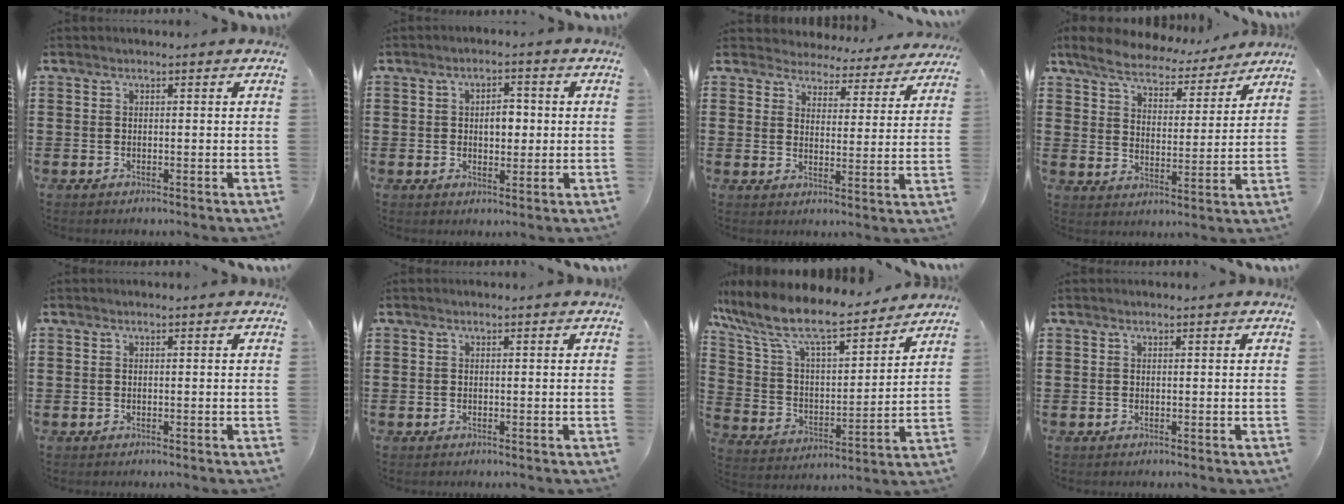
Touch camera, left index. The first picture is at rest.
{"total": 3.9, "force": [0.1, 2.3, 3.1], "torque": [-0.050, 0.002, -0.006]}
{"total": 4.4, "force": [4.3, 0.6, -0.2], "torque": [-0.015, -0.035, 0.072]}
{"total": 6.3, "force": [5.9, 1.7, 1.7], "torque": [-0.065, -0.031, 0.102]}
{"total": 0.0}
{"total": 0.0}
{"total": 10.8, "force": [9.0, 2.4, 5.5], "torque": [-0.145, -0.053, 0.153]}
{"total": 0.0}